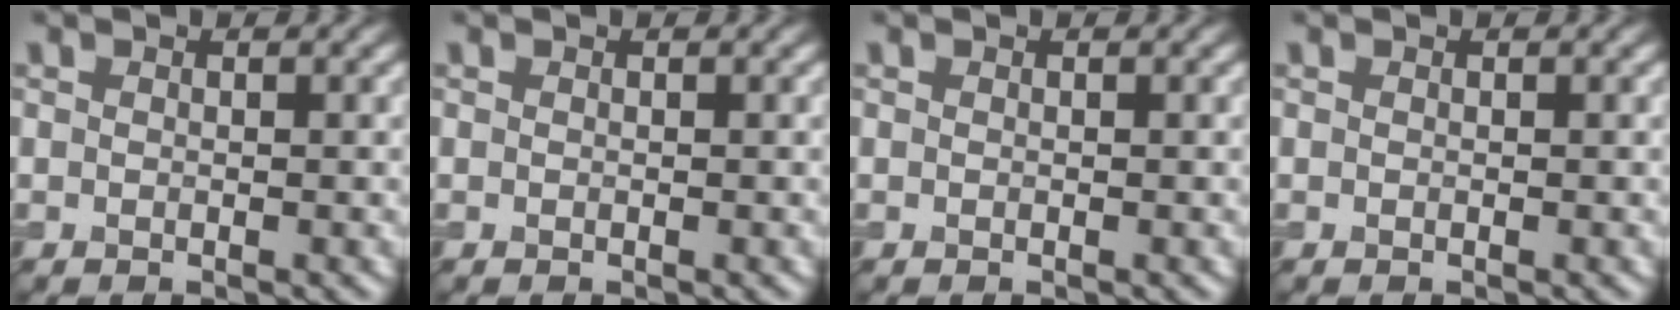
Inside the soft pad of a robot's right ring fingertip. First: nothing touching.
{"total": 0.0}
{"total": 0.0}
{"total": 0.0}